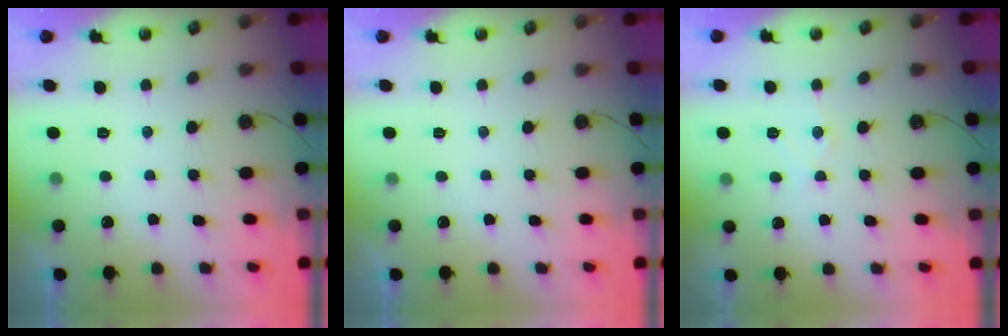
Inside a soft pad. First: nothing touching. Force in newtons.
{"total": 0.0}
{"total": 6.2, "press": 6.2, "slide": 0.6}